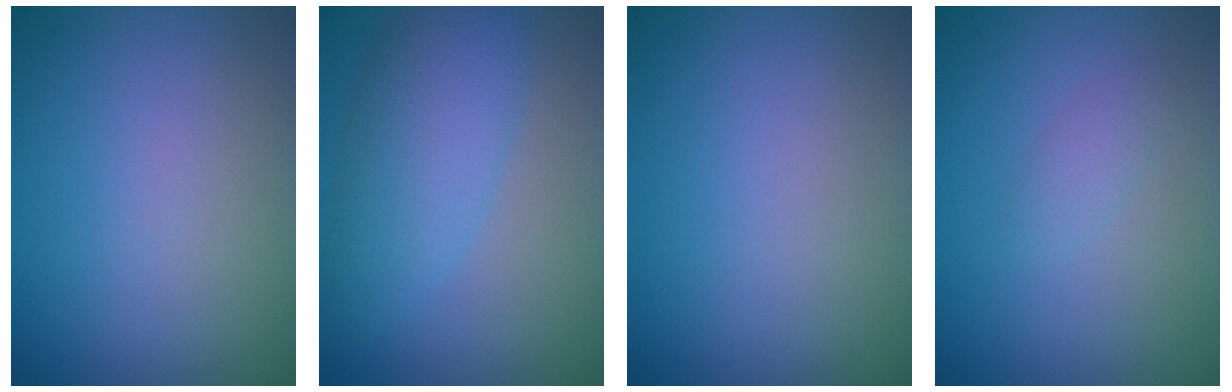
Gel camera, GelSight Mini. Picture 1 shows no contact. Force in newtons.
{"total": 4.9, "press": 4.9, "slide": 0.1}
{"total": 0.0}
{"total": 1.0, "press": 1.0, "slide": 0.1}